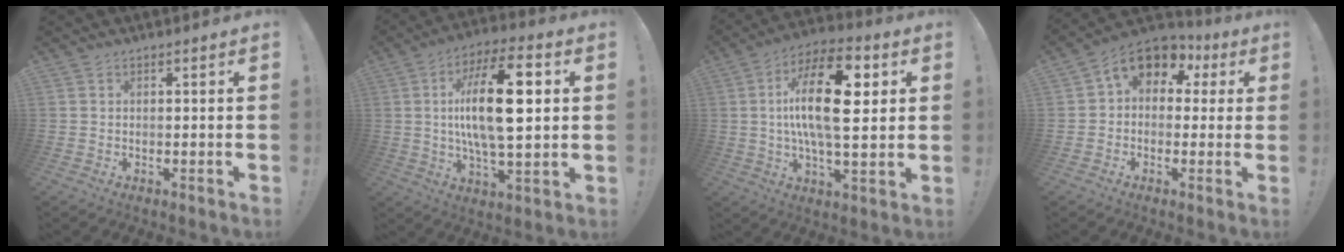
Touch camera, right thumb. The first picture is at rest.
{"total": 20.6, "force": [2.8, 7.9, 18.8], "torque": [-0.332, -0.006, 0.030]}
{"total": 21.7, "force": [3.6, 9.4, 19.2], "torque": [-0.324, -0.003, 0.049]}
{"total": 10.3, "force": [3.9, 7.5, 5.9], "torque": [-0.093, -0.010, 0.079]}